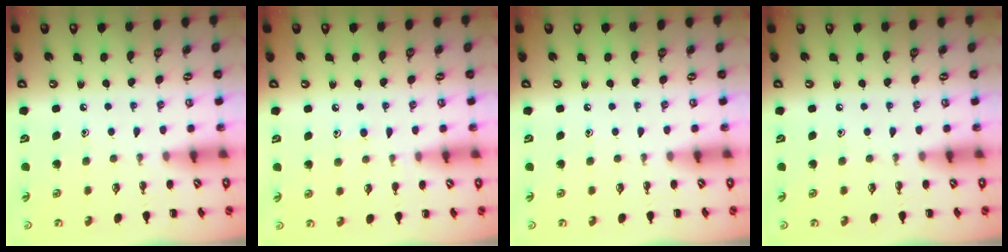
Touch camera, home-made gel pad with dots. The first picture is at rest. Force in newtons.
{"total": 6.7, "press": 6.3, "slide": 2.3}
{"total": 0.0}
{"total": 0.0}